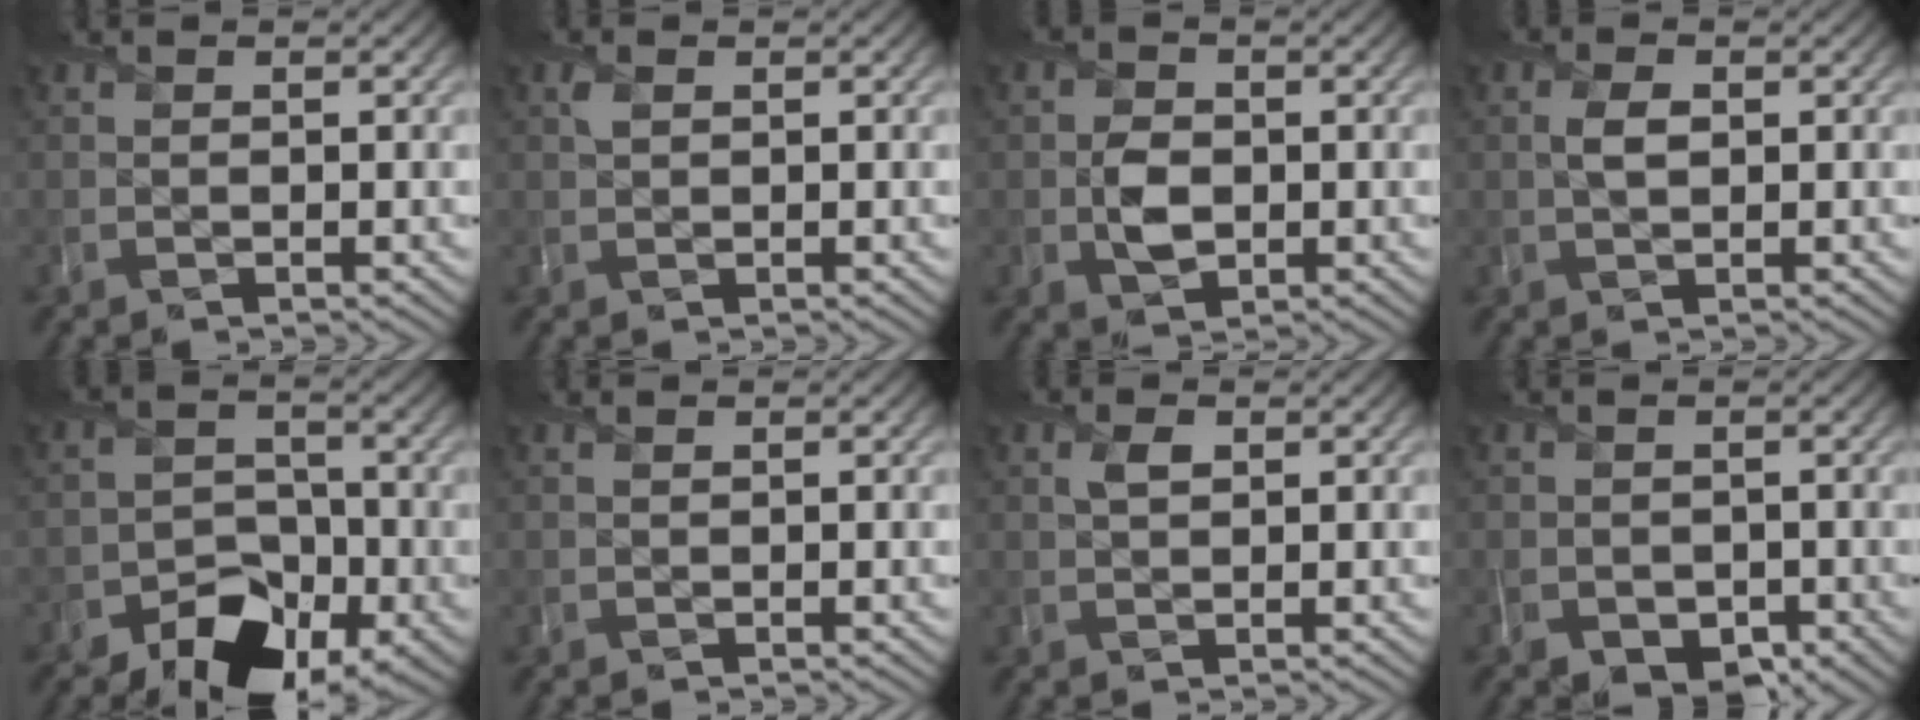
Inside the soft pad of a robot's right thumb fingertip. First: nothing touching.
{"total": 1.0, "force": [0.5, 0.6, 0.6], "torque": [-0.019, 0.001, 0.010]}
{"total": 3.3, "force": [-0.3, 2.5, 2.1], "torque": [-0.045, -0.001, -0.009]}
{"total": 2.1, "force": [0.3, 1.2, 1.7], "torque": [-0.040, 0.001, 0.004]}
{"total": 9.7, "force": [-5.7, 5.8, 5.3], "torque": [-0.093, -0.015, -0.096]}
{"total": 0.0}
{"total": 1.7, "force": [0.7, 1.0, 1.2], "torque": [-0.027, 0.000, 0.013]}
{"total": 2.9, "force": [-1.3, 2.2, 1.4], "torque": [-0.028, -0.016, -0.021]}